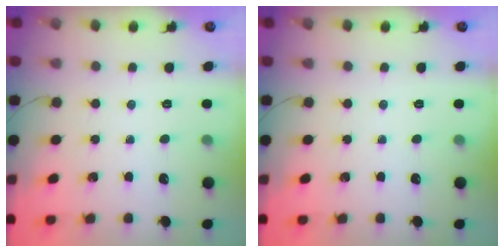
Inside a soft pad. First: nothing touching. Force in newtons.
{"total": 0.0}